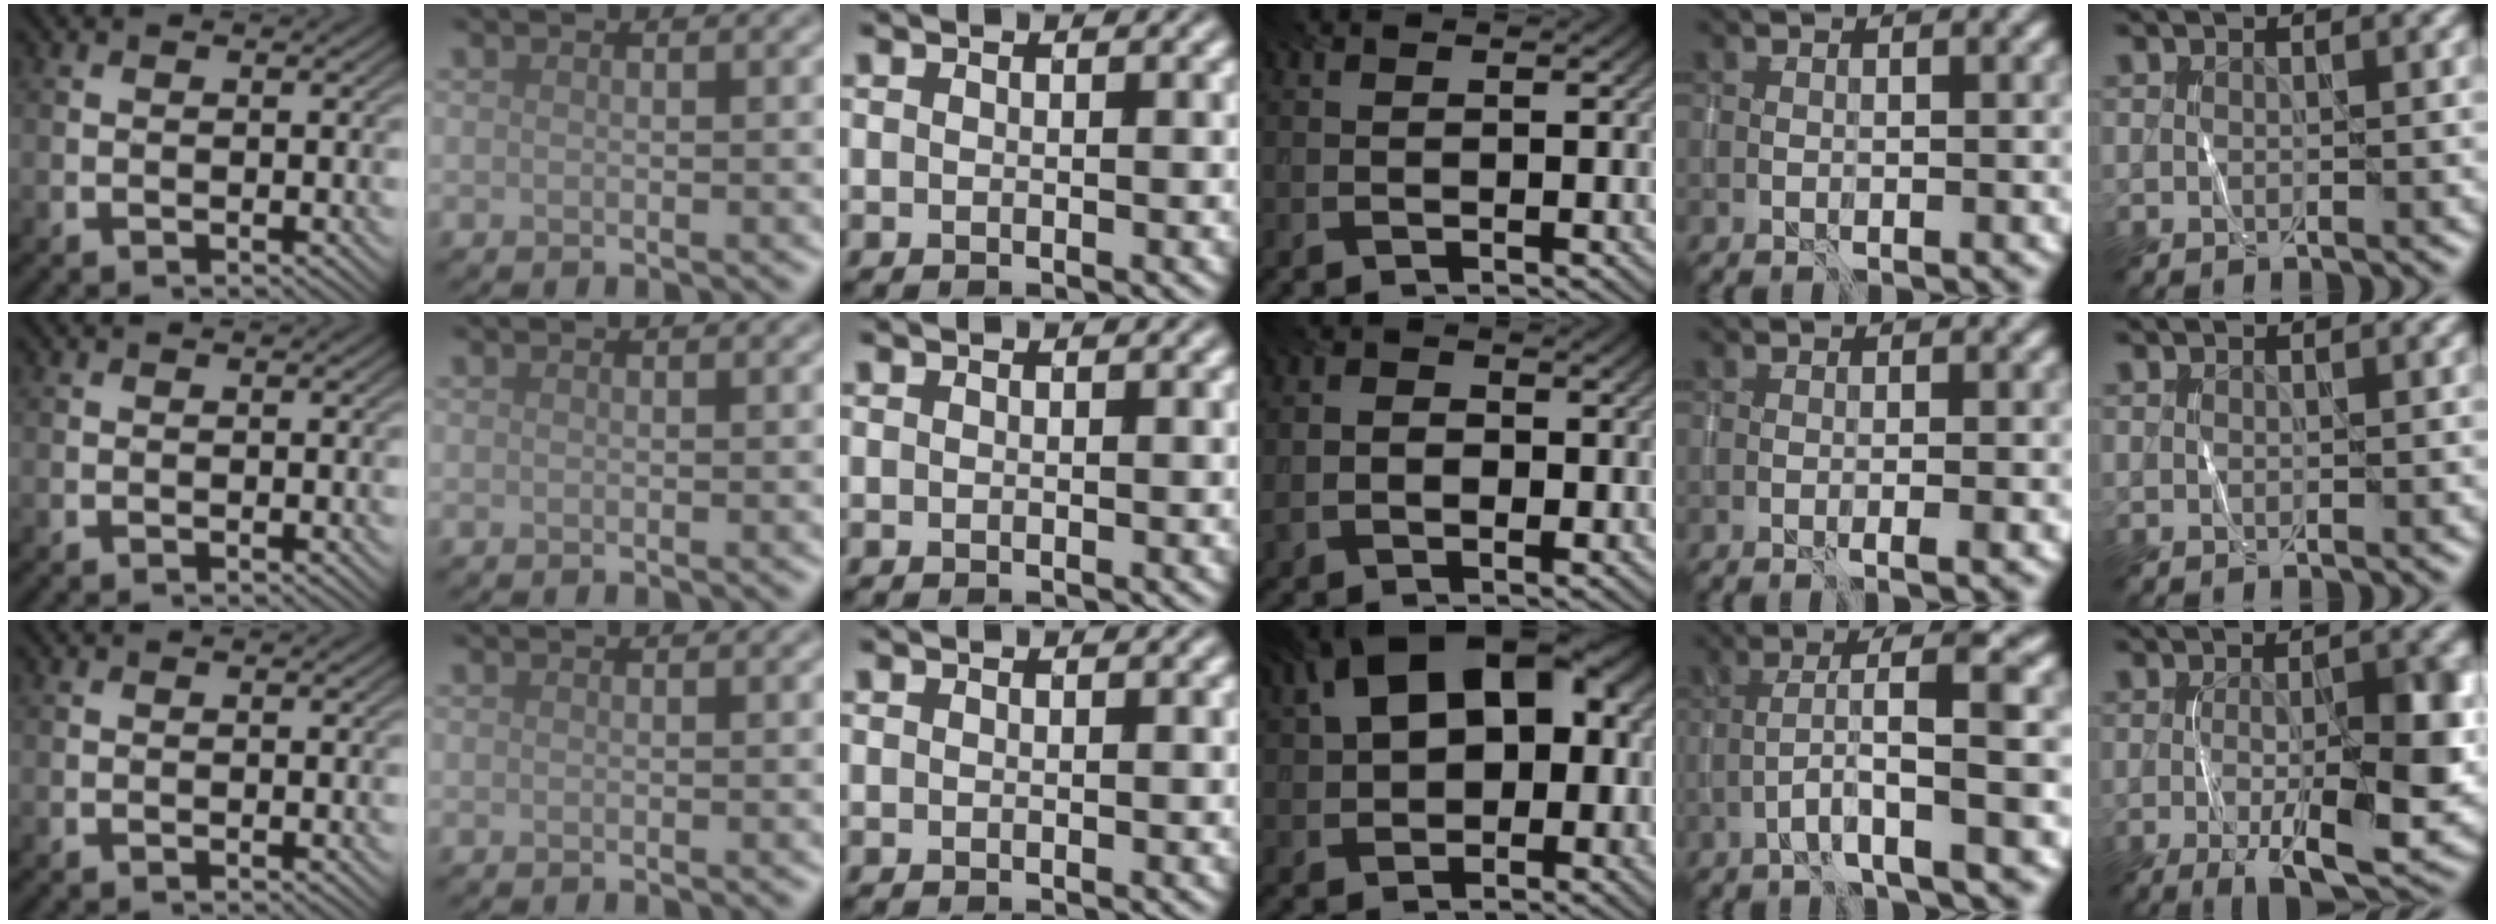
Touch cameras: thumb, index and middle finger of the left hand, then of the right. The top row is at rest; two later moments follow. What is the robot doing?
{"motion": "wrap", "object": "sponge"}